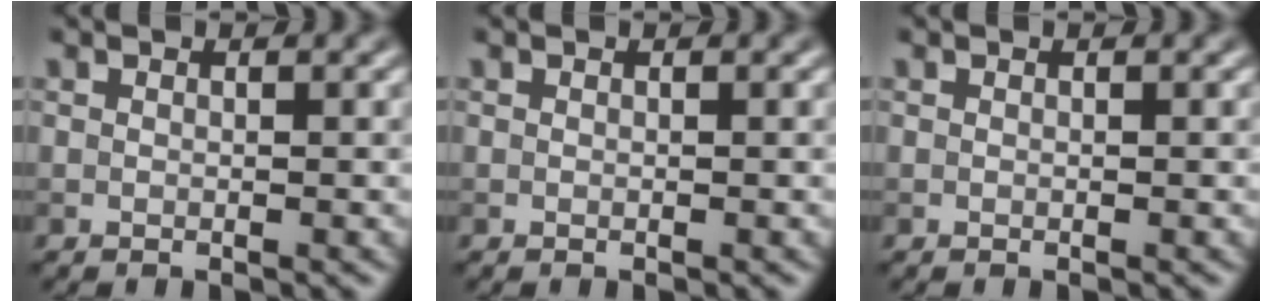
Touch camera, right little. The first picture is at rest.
{"total": 0.0}
{"total": 0.0}